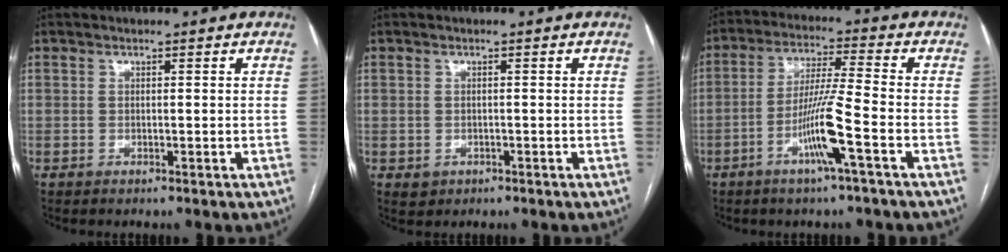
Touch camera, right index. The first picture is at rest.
{"total": 1.8, "force": [-0.5, 1.7, 0.3], "torque": [-0.001, 0.003, 0.000]}
{"total": 9.3, "force": [-3.9, -0.8, 8.4], "torque": [-0.165, -0.004, -0.076]}